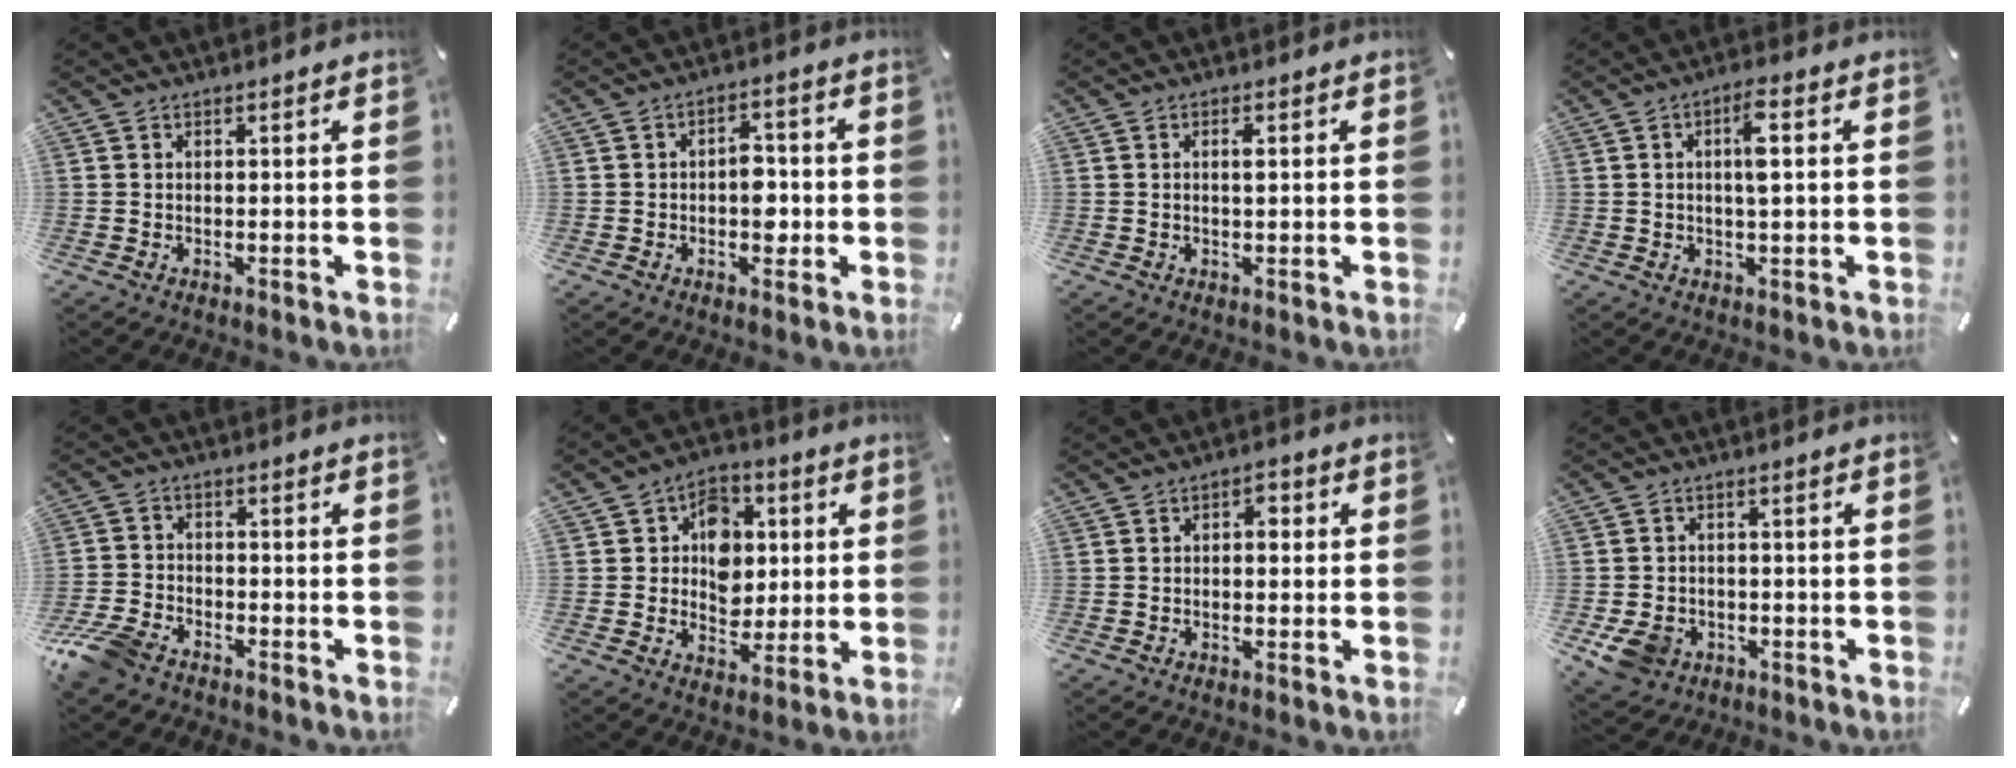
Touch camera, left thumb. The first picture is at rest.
{"total": 5.9, "force": [-0.9, 3.8, 4.4], "torque": [-0.054, 0.003, -0.020]}
{"total": 1.7, "force": [0.3, 0.6, 1.6], "torque": [-0.024, 0.000, 0.001]}
{"total": 6.0, "force": [0.9, 1.6, 5.7], "torque": [-0.102, 0.005, 0.011]}
{"total": 8.4, "force": [-6.4, 4.2, 3.6], "torque": [-0.086, 0.024, -0.126]}
{"total": 10.5, "force": [0.9, 9.2, 5.0], "torque": [-0.066, 0.005, 0.020]}
{"total": 2.9, "force": [-0.6, 1.9, 2.0], "torque": [-0.024, 0.007, -0.018]}
{"total": 7.4, "force": [-3.0, 5.9, 3.3], "torque": [-0.075, 0.012, -0.056]}